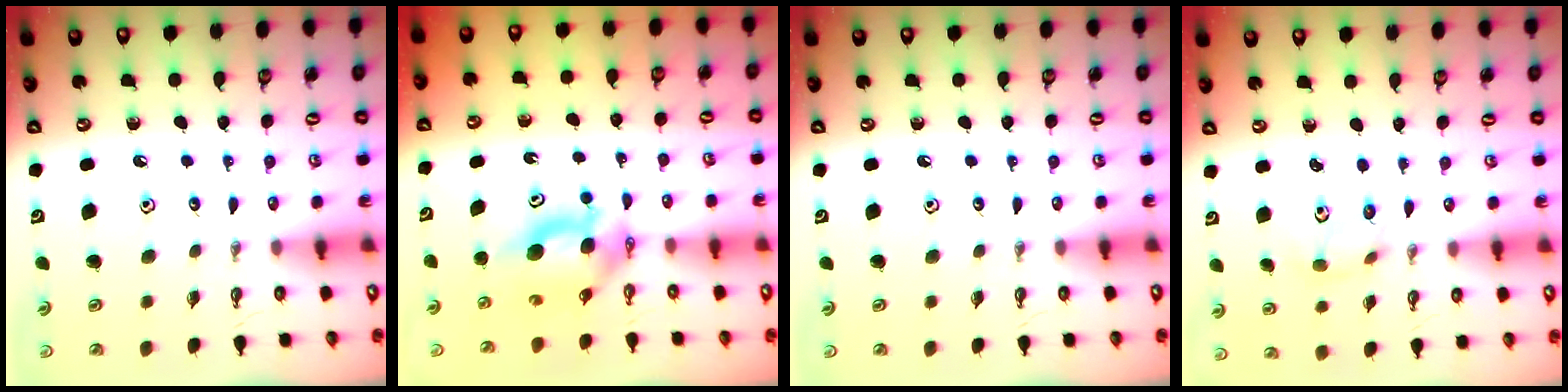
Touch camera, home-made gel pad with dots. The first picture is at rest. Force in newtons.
{"total": 5.8, "press": 5.6, "slide": 1.5}
{"total": 0.0}
{"total": 2.9, "press": 2.7, "slide": 1.2}